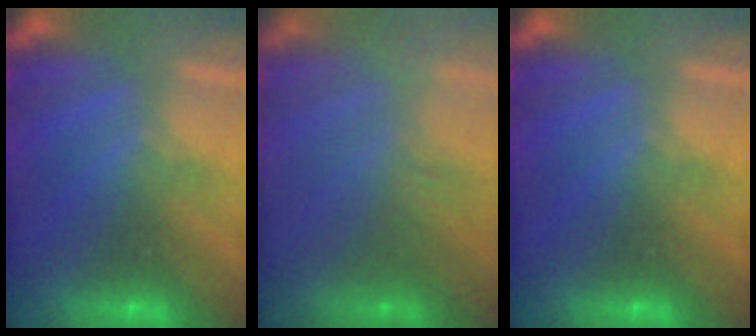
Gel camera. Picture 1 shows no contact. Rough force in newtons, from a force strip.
{"total": 2.8}
{"total": 0.0}